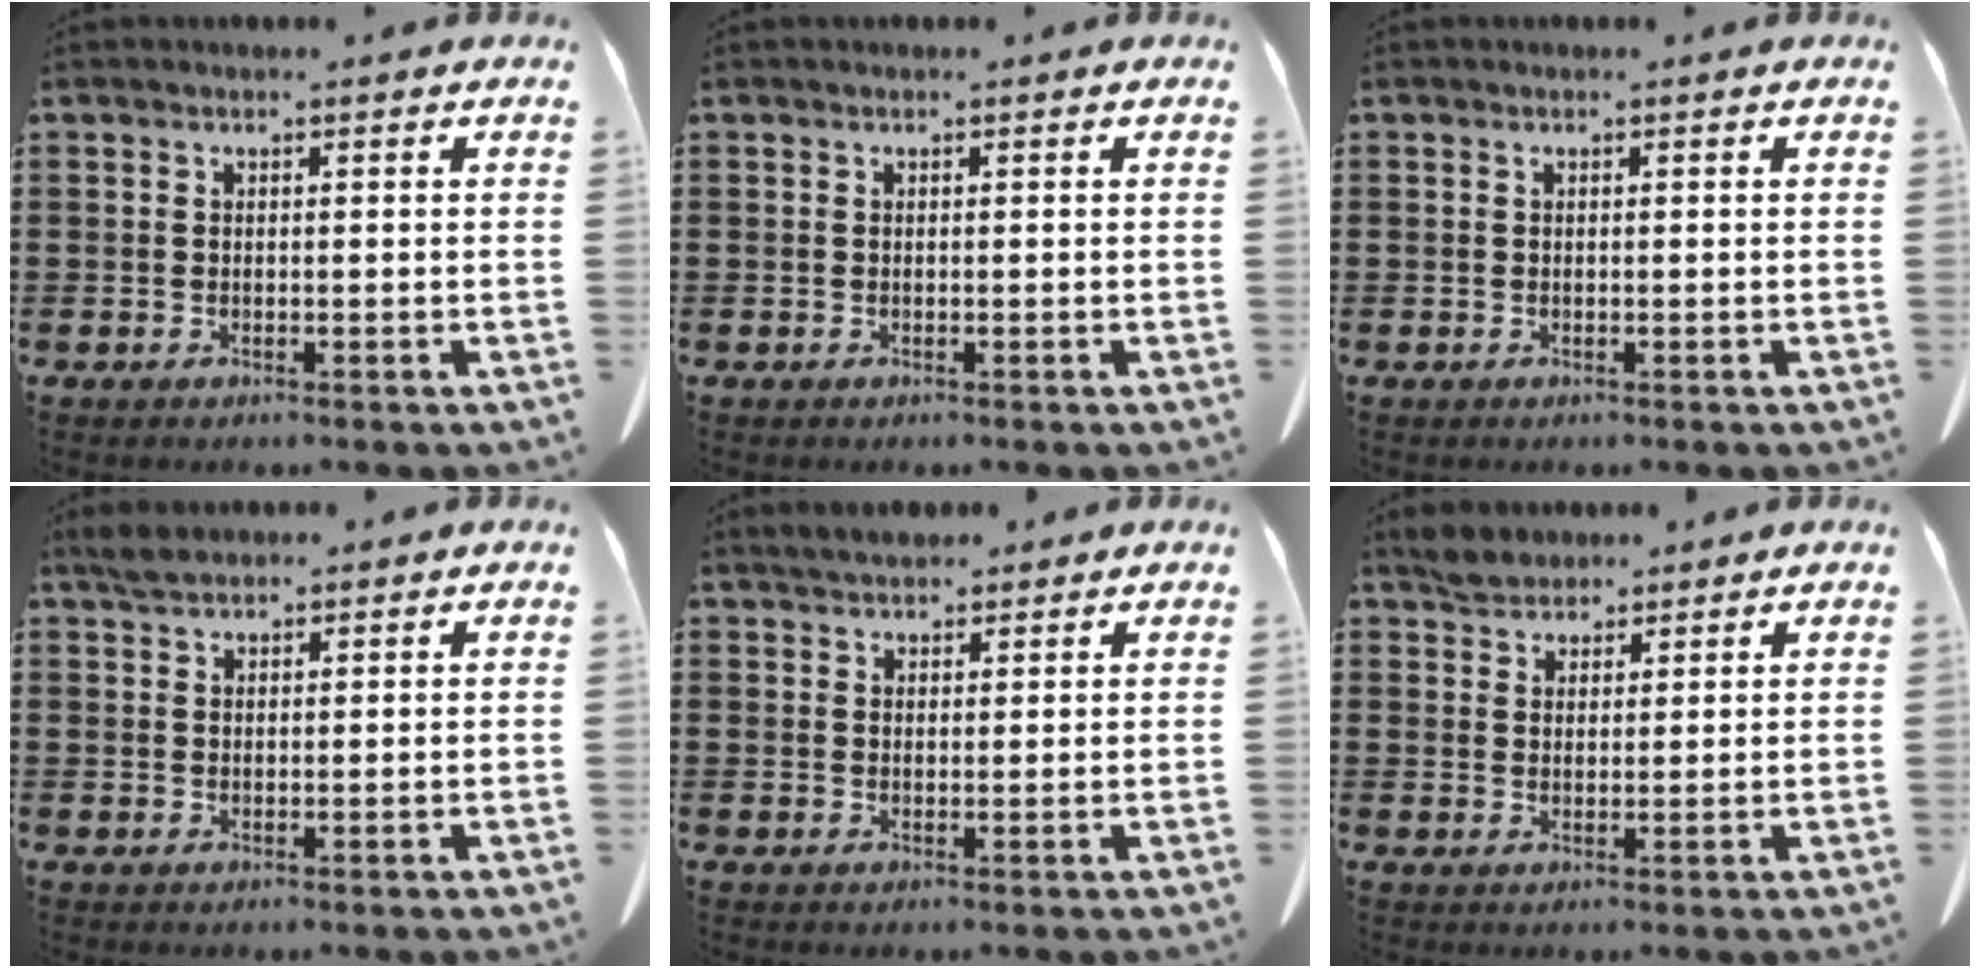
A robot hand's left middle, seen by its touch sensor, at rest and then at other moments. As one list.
[{"total": 0.0}, {"total": 0.0}, {"total": 2.2, "force": [1.9, 0.7, 0.9], "torque": [-0.023, 0.002, 0.037]}, {"total": 2.5, "force": [2.4, 0.6, 0.3], "torque": [-0.012, -0.003, 0.047]}, {"total": 3.1, "force": [2.8, 1.3, 0.4], "torque": [-0.016, 0.004, 0.055]}]